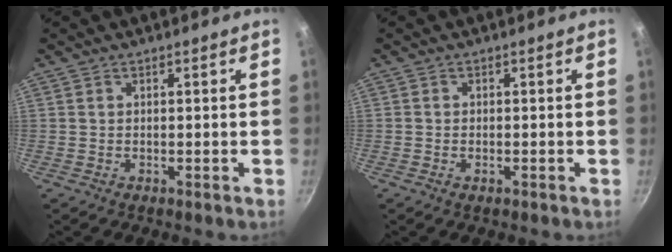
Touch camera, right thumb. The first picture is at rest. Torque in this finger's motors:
{"motor_torque": [-0.15, -0.06, -0.14, 0.00, -0.04]}